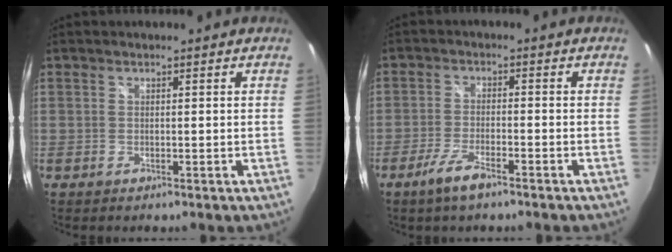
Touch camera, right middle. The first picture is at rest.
{"total": 5.2, "force": [-3.6, 0.9, 3.6], "torque": [-0.090, -0.008, -0.071]}